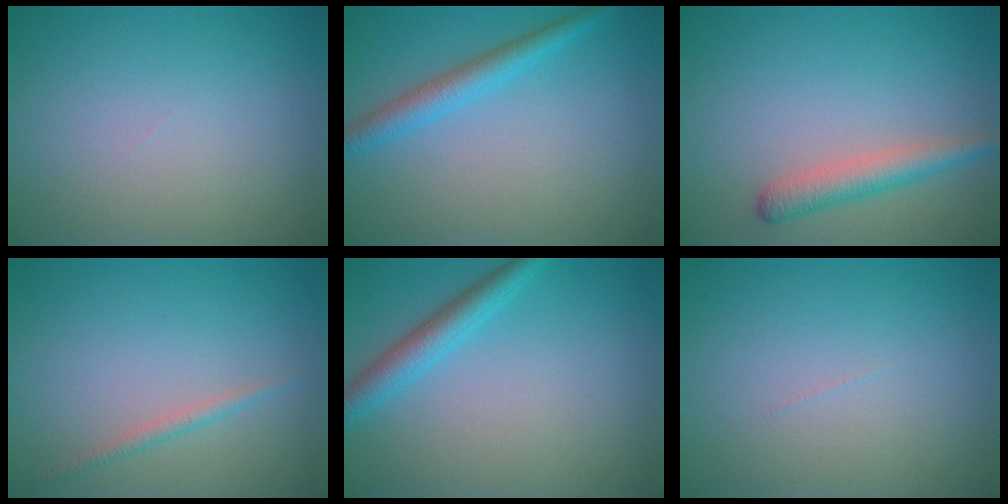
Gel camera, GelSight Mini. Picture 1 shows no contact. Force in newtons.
{"total": 2.7, "press": 2.7, "slide": 0.2}
{"total": 2.8, "press": 2.8, "slide": 0.2}
{"total": 1.1, "press": 1.1, "slide": 0.0}
{"total": 3.0, "press": 3.0, "slide": 0.0}
{"total": 0.0}